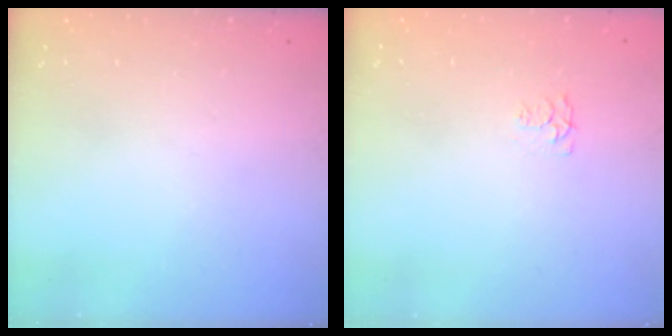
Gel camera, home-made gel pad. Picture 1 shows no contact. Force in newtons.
{"total": 4.5, "press": 4.4, "slide": 0.6}